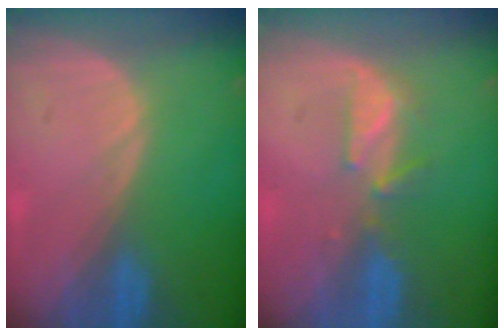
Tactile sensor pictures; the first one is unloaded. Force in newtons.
{"total": 3.6, "press": 3.5, "slide": 0.5}